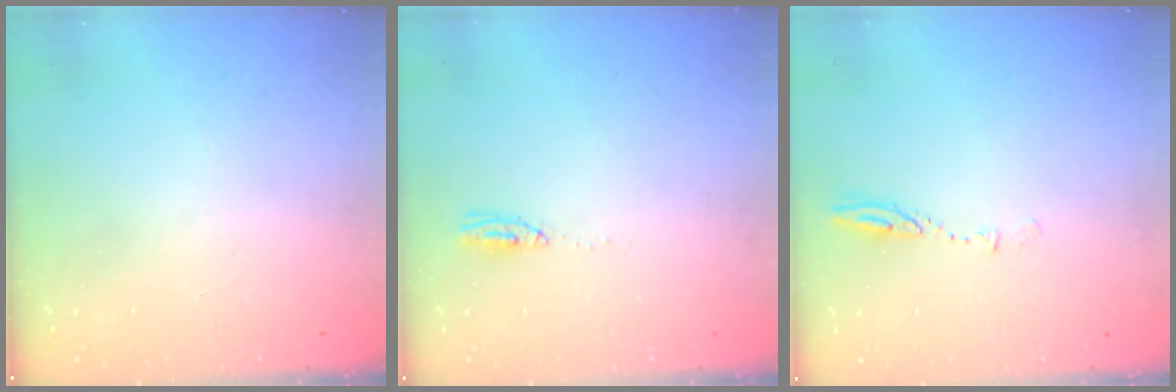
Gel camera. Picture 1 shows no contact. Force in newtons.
{"total": 3.8, "press": 3.4, "slide": 1.6}
{"total": 4.9, "press": 4.8, "slide": 0.6}